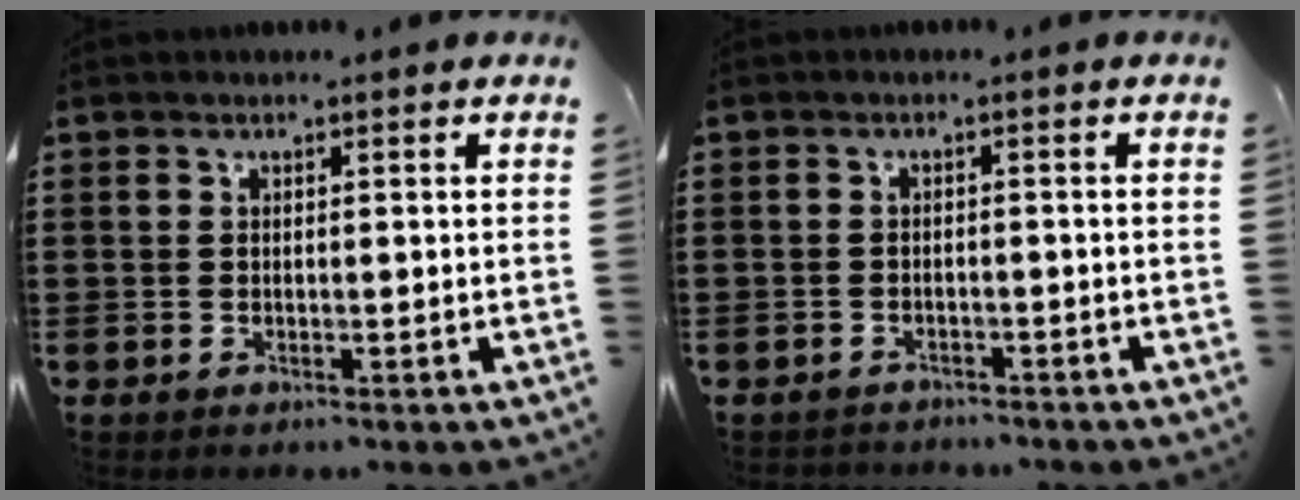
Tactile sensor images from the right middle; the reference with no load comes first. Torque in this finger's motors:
{"motor_torque": [0.91, -0.43, 0.07, 0.04]}